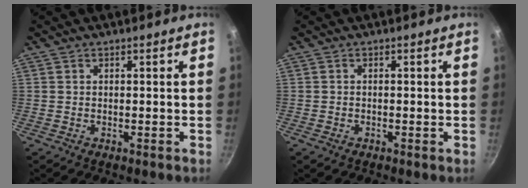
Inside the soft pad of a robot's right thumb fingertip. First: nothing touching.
{"total": 0.8, "force": [-0.4, 0.5, 0.5], "torque": [-0.008, 0.002, -0.009]}